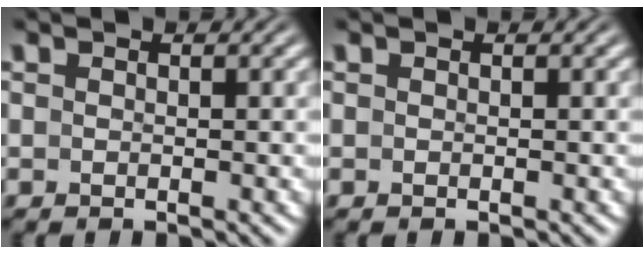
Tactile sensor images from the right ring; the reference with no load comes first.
{"total": 0.0}